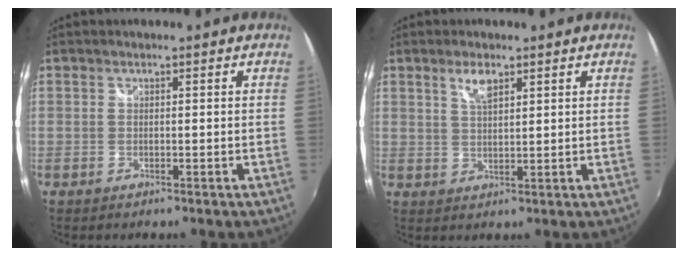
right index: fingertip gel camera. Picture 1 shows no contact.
{"total": 3.8, "force": [2.2, 1.3, 2.7], "torque": [-0.048, 0.001, 0.041]}